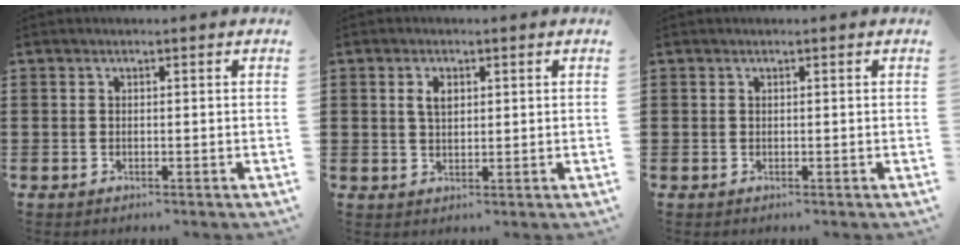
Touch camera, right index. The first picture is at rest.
{"total": 2.6, "force": [0.8, 1.4, 2.0], "torque": [-0.045, 0.006, 0.013]}
{"total": 0.0}